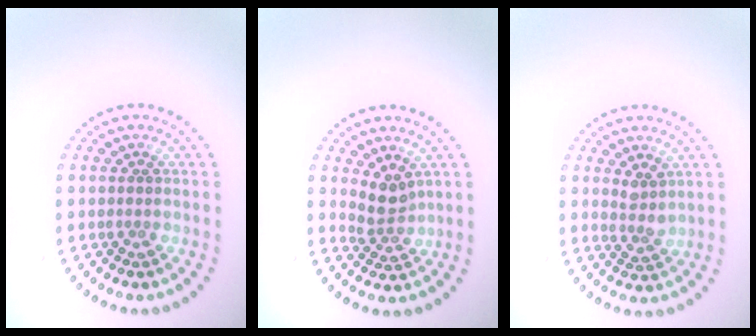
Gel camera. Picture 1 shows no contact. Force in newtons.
{"total": 2.3, "press": 1.8, "slide": 1.5}
{"total": 1.8, "press": 1.4, "slide": 1.2}